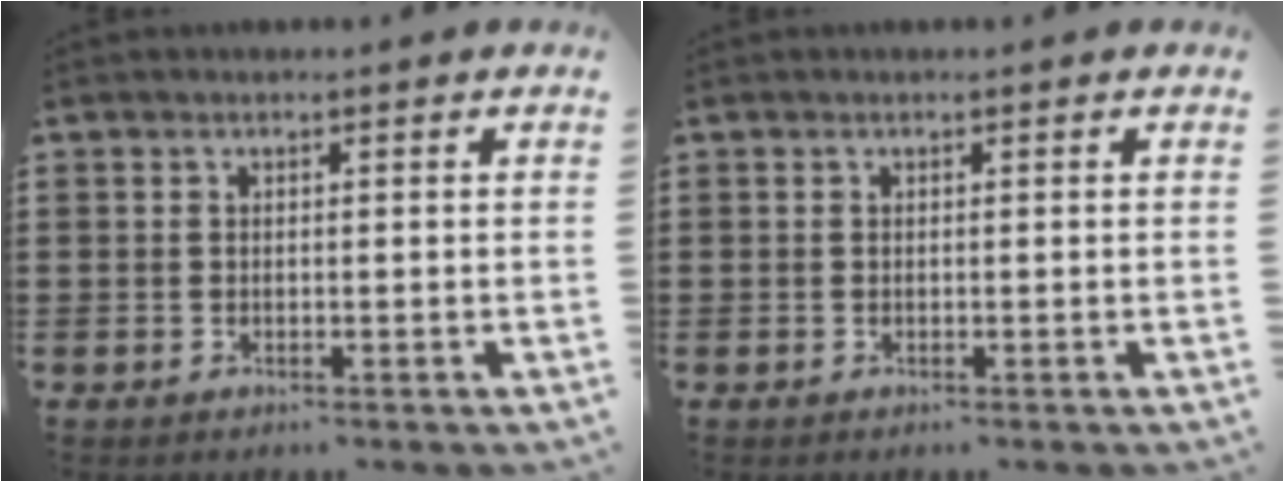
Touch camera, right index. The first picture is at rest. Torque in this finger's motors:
{"motor_torque": [0.00, 0.00, 0.00, 0.00]}